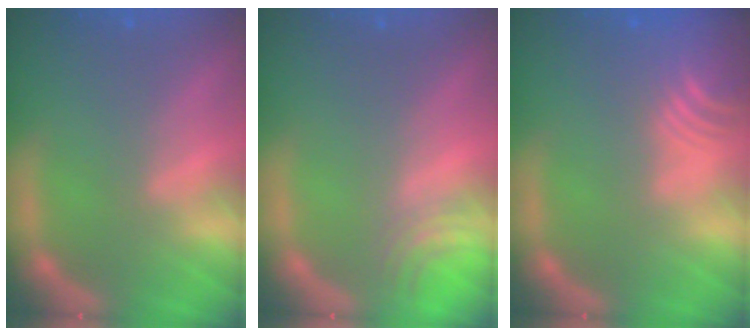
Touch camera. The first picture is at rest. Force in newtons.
{"total": 2.5}
{"total": 8.0}